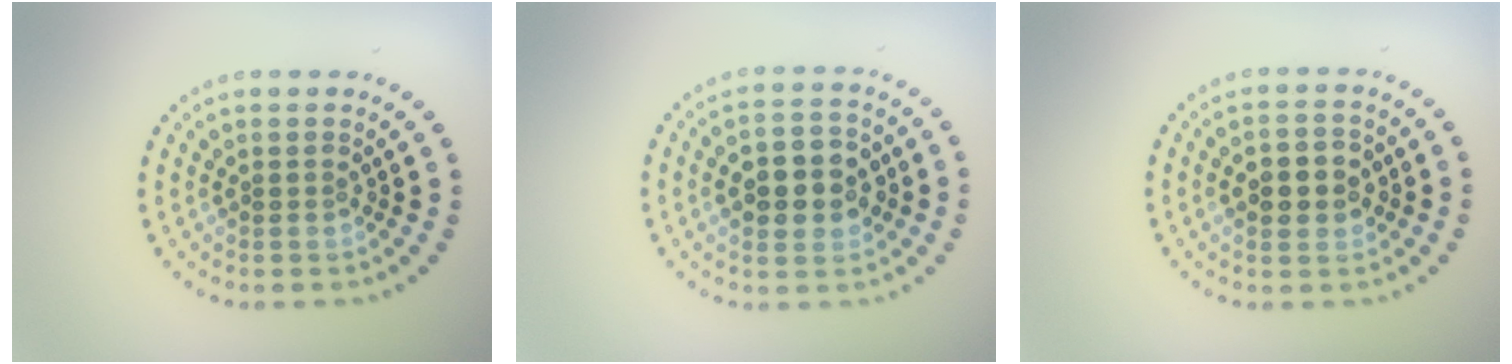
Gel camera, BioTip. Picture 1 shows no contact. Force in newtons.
{"total": 5.7, "press": 5.7, "slide": 0.4}
{"total": 3.5, "press": 3.5, "slide": 0.2}